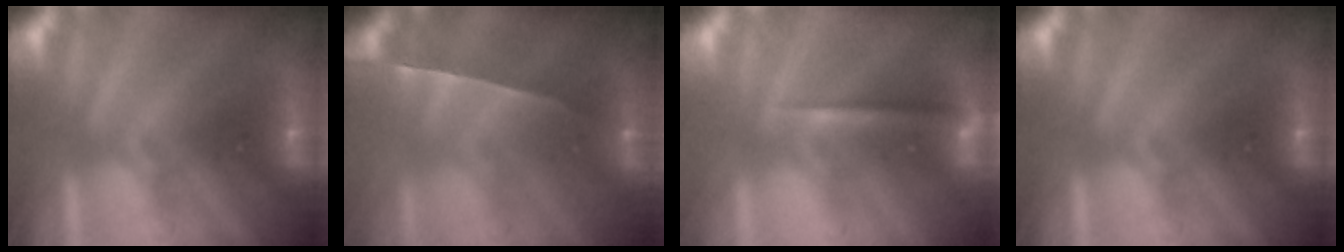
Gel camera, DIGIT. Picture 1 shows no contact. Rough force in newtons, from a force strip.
{"total": 1.4}
{"total": 1.3}
{"total": 0.0}